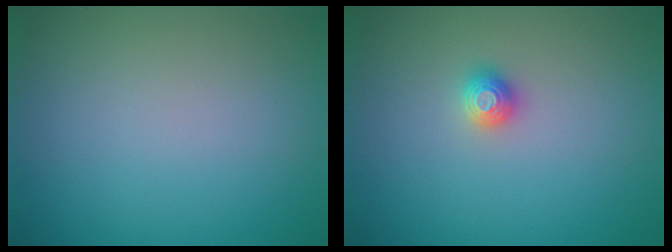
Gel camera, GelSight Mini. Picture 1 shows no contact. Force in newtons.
{"total": 1.1, "press": 1.1, "slide": 0.2}